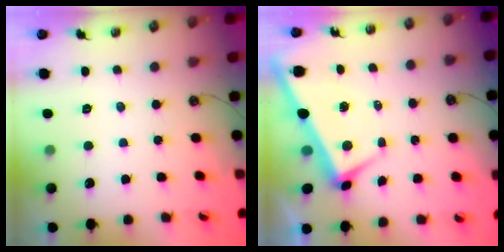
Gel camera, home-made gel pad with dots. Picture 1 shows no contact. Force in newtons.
{"total": 2.5, "press": 2.4, "slide": 0.7}